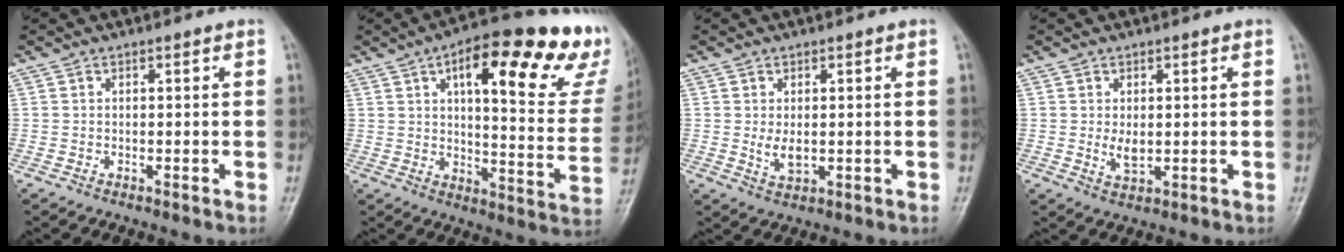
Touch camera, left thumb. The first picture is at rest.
{"total": 28.1, "force": [14.2, 8.9, 22.6], "torque": [-0.264, -0.024, 0.194]}
{"total": 3.2, "force": [0.3, 1.8, 2.6], "torque": [-0.042, -0.010, 0.013]}
{"total": 3.0, "force": [0.4, 1.8, 2.4], "torque": [-0.037, -0.010, 0.013]}